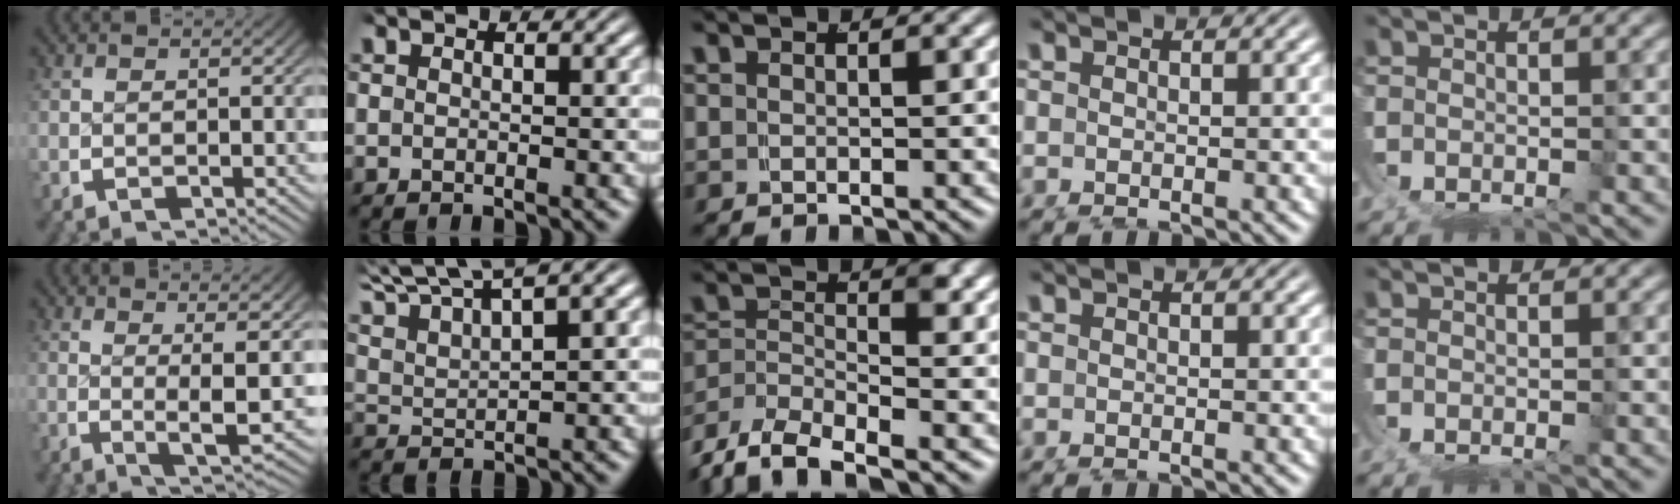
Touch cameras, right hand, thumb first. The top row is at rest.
{"thumb": {"total": 5.9, "force": [0.6, 1.0, 5.8], "torque": [-0.101, -0.003, 0.009]}, "index": {"total": 6.4, "force": [4.4, 3.3, 3.3], "torque": [-0.073, 0.012, 0.068]}, "middle": {"total": 8.8, "force": [-4.8, 5.7, 4.6], "torque": [-0.092, -0.027, -0.084]}}